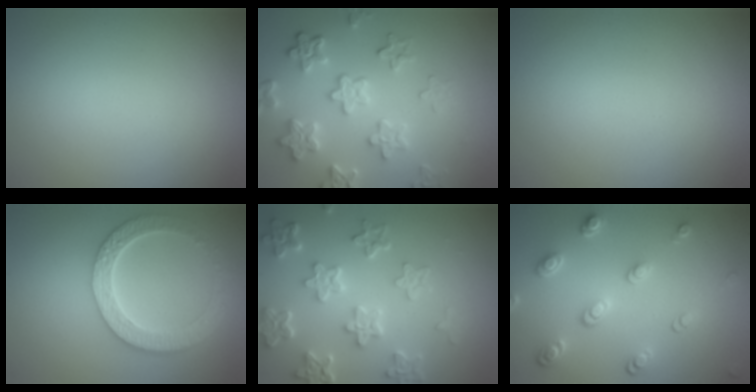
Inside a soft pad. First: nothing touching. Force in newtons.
{"total": 5.9, "press": 4.4, "slide": 4.0}
{"total": 0.0}
{"total": 5.7, "press": 4.3, "slide": 3.7}
{"total": 6.1, "press": 4.7, "slide": 4.0}
{"total": 3.6, "press": 2.9, "slide": 2.1}